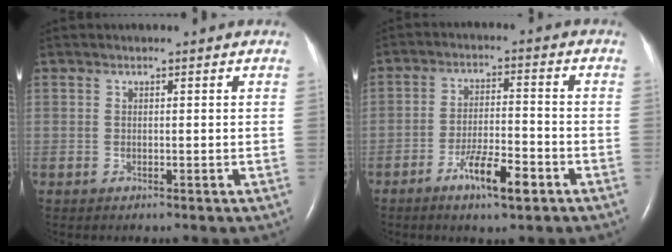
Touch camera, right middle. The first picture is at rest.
{"total": 7.1, "force": [-4.1, 1.2, 5.7], "torque": [-0.106, -0.004, -0.068]}